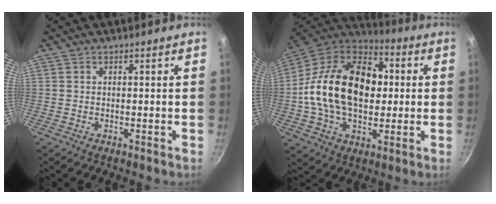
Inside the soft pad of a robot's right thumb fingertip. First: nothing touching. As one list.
[{"total": 24.6, "force": [1.2, 16.4, 18.2], "torque": [-0.288, 0.032, 0.007]}]